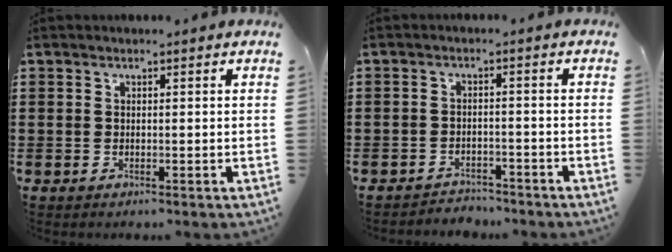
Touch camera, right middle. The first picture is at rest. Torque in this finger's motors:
{"motor_torque": [0.02, -0.07, -0.01, -0.02]}